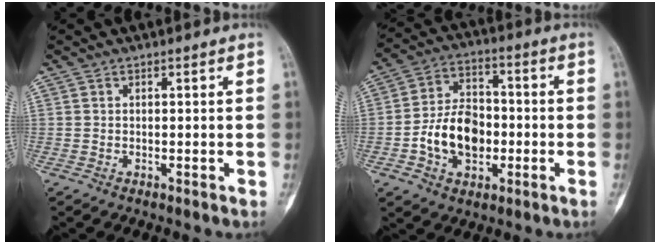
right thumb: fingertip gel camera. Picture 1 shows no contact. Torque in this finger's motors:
{"motor_torque": [0.71, 0.58, 0.91, -0.05, 0.05]}